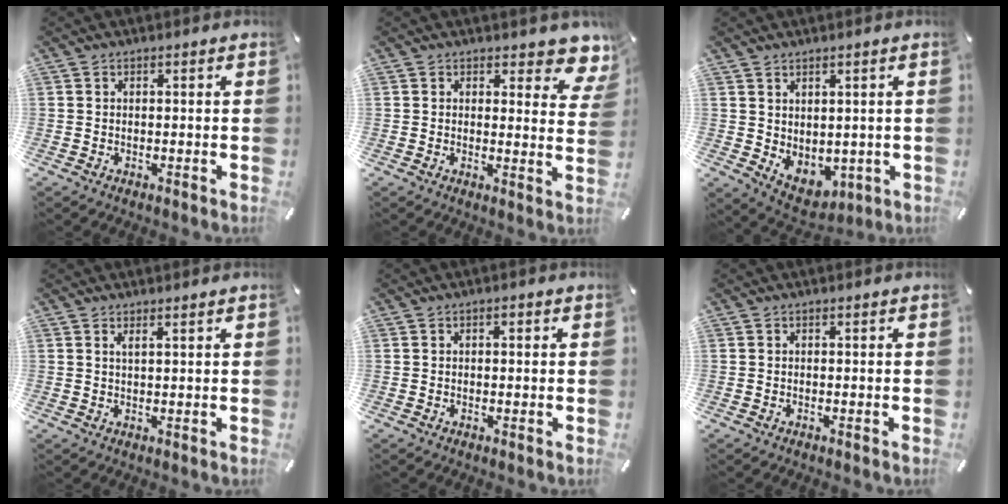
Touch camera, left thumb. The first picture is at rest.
{"total": 6.0, "force": [4.5, 3.0, 2.8], "torque": [-0.019, -0.035, 0.075]}
{"total": 4.6, "force": [1.4, 3.9, 1.8], "torque": [-0.026, -0.012, 0.032]}
{"total": 1.7, "force": [1.3, -0.1, 1.1], "torque": [-0.022, -0.003, 0.023]}
{"total": 1.1, "force": [0.3, 0.6, 0.9], "torque": [-0.018, 0.005, 0.003]}
{"total": 0.0}